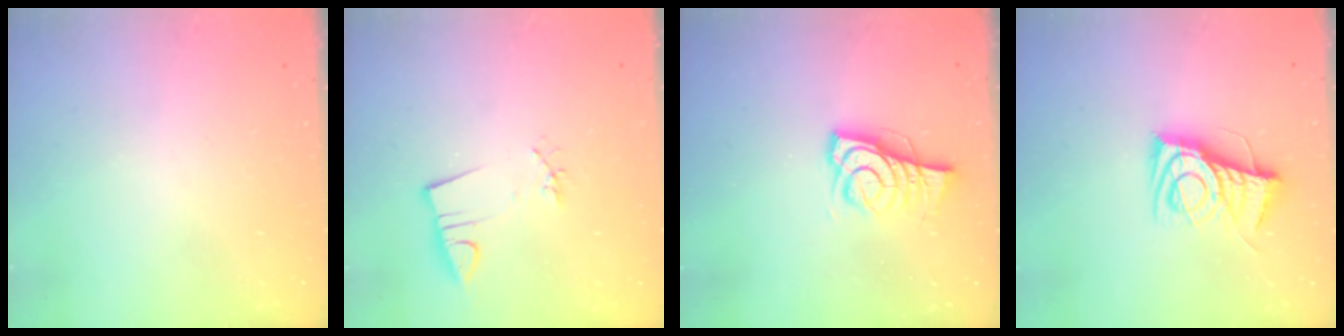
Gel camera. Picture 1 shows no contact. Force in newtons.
{"total": 3.4, "press": 2.1, "slide": 2.8}
{"total": 7.0, "press": 7.0, "slide": 1.0}
{"total": 13.8, "press": 13.8, "slide": 0.4}